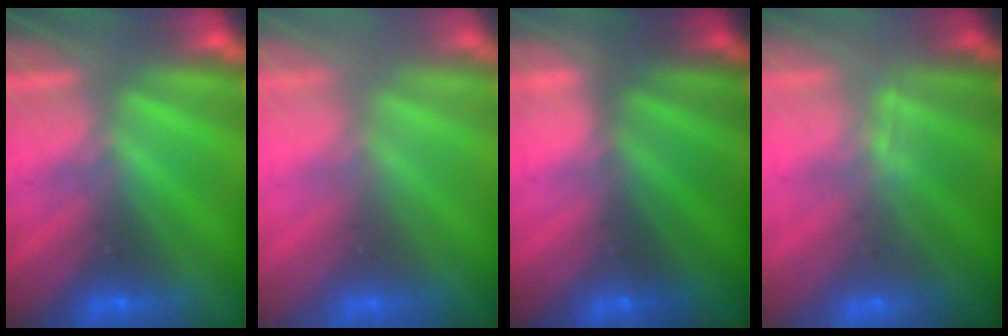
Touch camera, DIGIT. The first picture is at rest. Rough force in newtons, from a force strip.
{"total": 2.7}
{"total": 2.1}
{"total": 7.8}